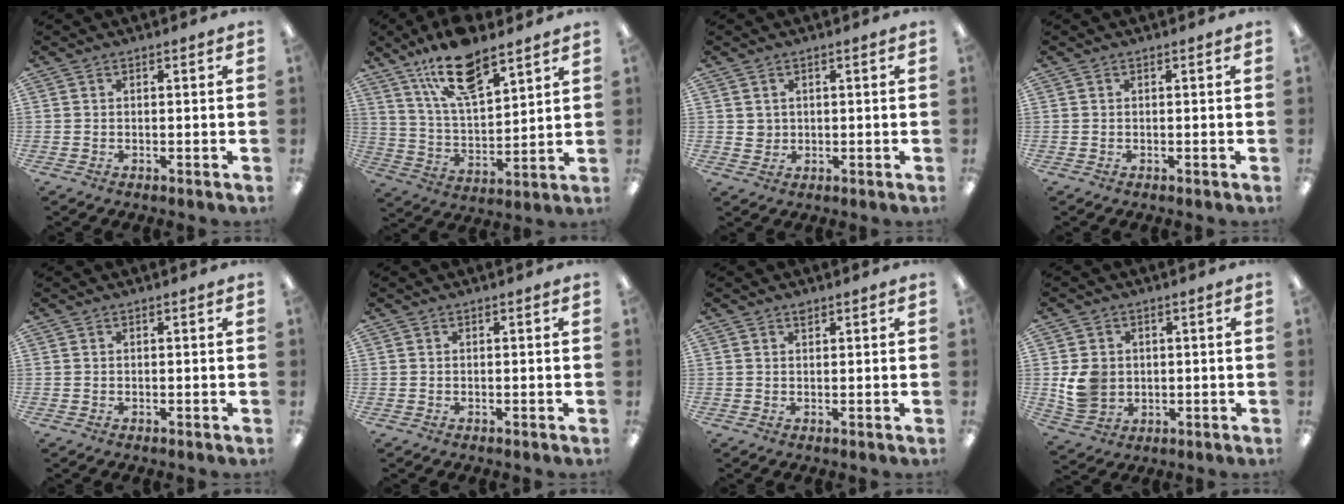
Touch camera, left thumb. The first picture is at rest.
{"total": 16.6, "force": [11.5, 6.1, 10.2], "torque": [-0.183, -0.047, 0.199]}
{"total": 2.3, "force": [0.9, 2.1, 0.3], "torque": [-0.001, 0.000, 0.015]}
{"total": 0.0}
{"total": 0.0}
{"total": 0.0}
{"total": 1.2, "force": [0.9, 0.5, 0.5], "torque": [-0.004, -0.003, 0.015]}
{"total": 7.5, "force": [0.4, 6.6, 3.4], "torque": [-0.068, 0.011, 0.012]}